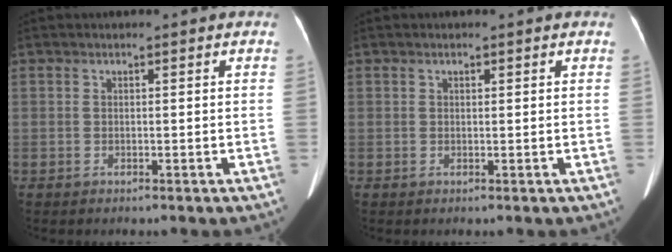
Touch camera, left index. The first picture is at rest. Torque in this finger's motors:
{"motor_torque": [-0.26, -0.03, -0.02, -0.01]}